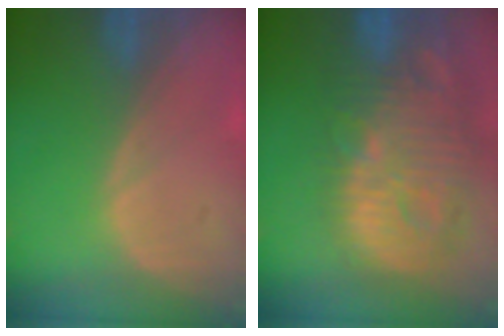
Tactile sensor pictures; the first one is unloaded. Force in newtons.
{"total": 14.4, "press": 12.5, "slide": 7.0}